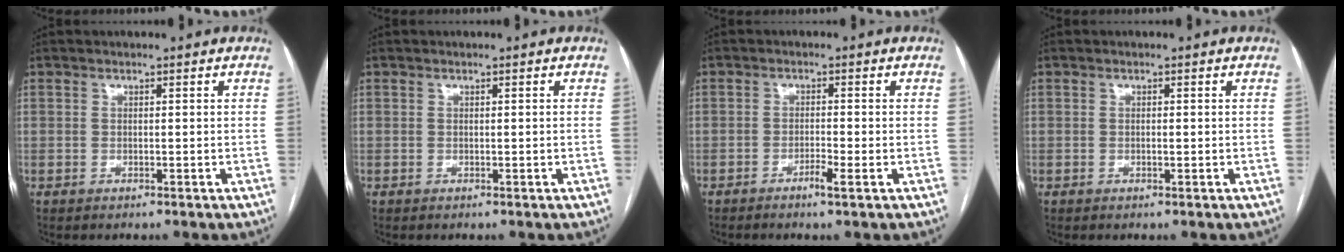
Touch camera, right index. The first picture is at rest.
{"total": 0.0}
{"total": 2.4, "force": [-1.3, -0.2, 2.0], "torque": [-0.036, -0.003, -0.025]}
{"total": 0.6, "force": [-0.1, 0.1, 0.6], "torque": [-0.011, 0.000, 0.000]}